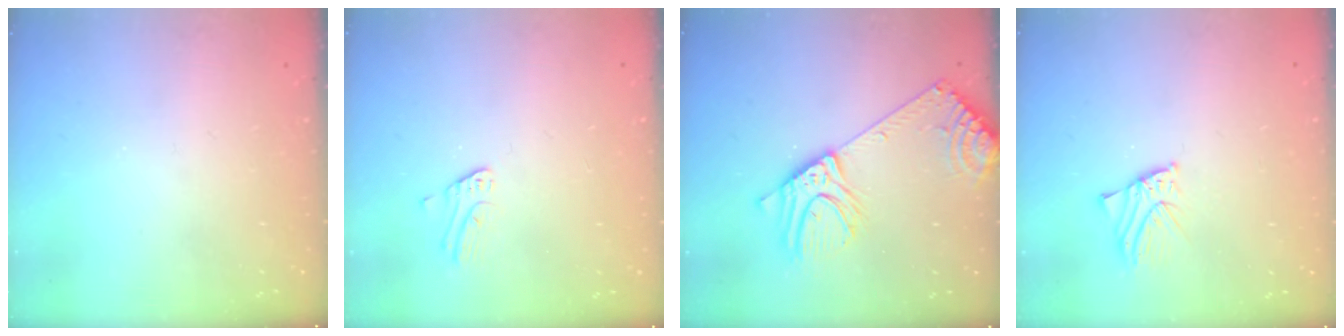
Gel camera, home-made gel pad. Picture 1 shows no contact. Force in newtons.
{"total": 2.6, "press": 2.6, "slide": 0.3}
{"total": 15.6, "press": 15.2, "slide": 3.3}
{"total": 2.4, "press": 2.4, "slide": 0.2}